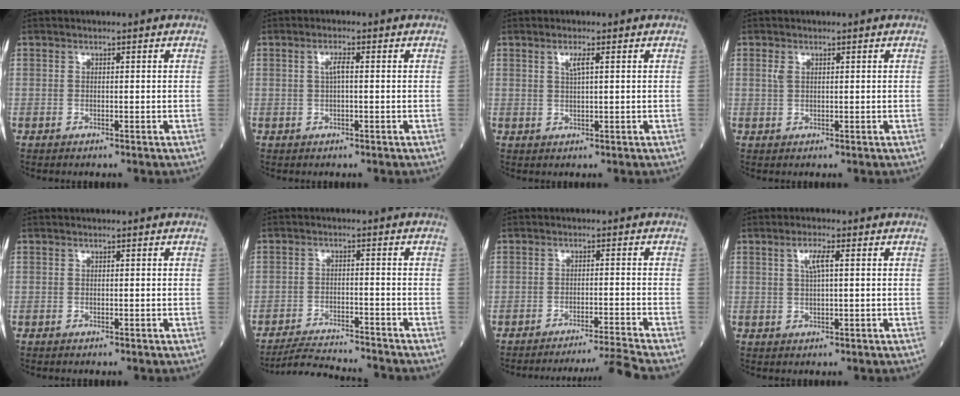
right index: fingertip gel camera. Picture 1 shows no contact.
{"total": 1.7, "force": [0.2, 0.3, 1.7], "torque": [-0.034, 0.005, 0.003]}
{"total": 1.9, "force": [0.8, 0.1, 1.7], "torque": [-0.037, 0.001, 0.015]}
{"total": 1.1, "force": [0.5, 0.6, 0.8], "torque": [-0.023, 0.006, 0.013]}
{"total": 0.0}
{"total": 8.6, "force": [-8.4, -0.5, 1.6], "torque": [-0.026, -0.005, -0.141]}
{"total": 8.1, "force": [-7.0, -4.1, 0.7], "torque": [-0.005, -0.010, -0.105]}
{"total": 2.8, "force": [1.0, 0.6, 2.6], "torque": [-0.052, 0.005, 0.017]}